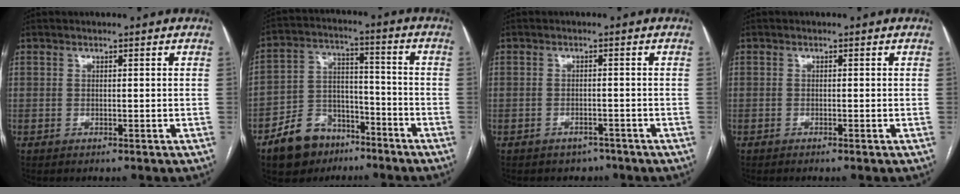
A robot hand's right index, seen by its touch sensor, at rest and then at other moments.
{"total": 11.5, "force": [-7.6, 7.5, 4.4], "torque": [-0.087, 0.025, -0.126]}
{"total": 2.9, "force": [-2.3, 1.7, 0.2], "torque": [-0.007, 0.006, -0.027]}
{"total": 0.6, "force": [-0.5, -0.2, 0.4], "torque": [-0.008, 0.002, -0.009]}